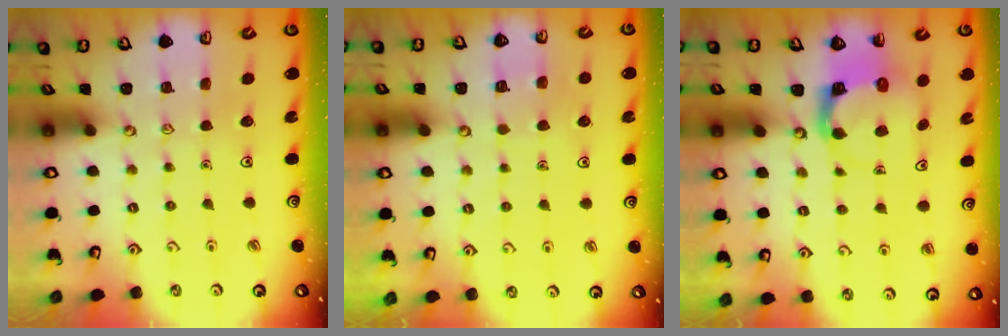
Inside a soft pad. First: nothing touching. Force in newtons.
{"total": 3.9, "press": 3.8, "slide": 0.3}
{"total": 4.0, "press": 4.0, "slide": 0.3}